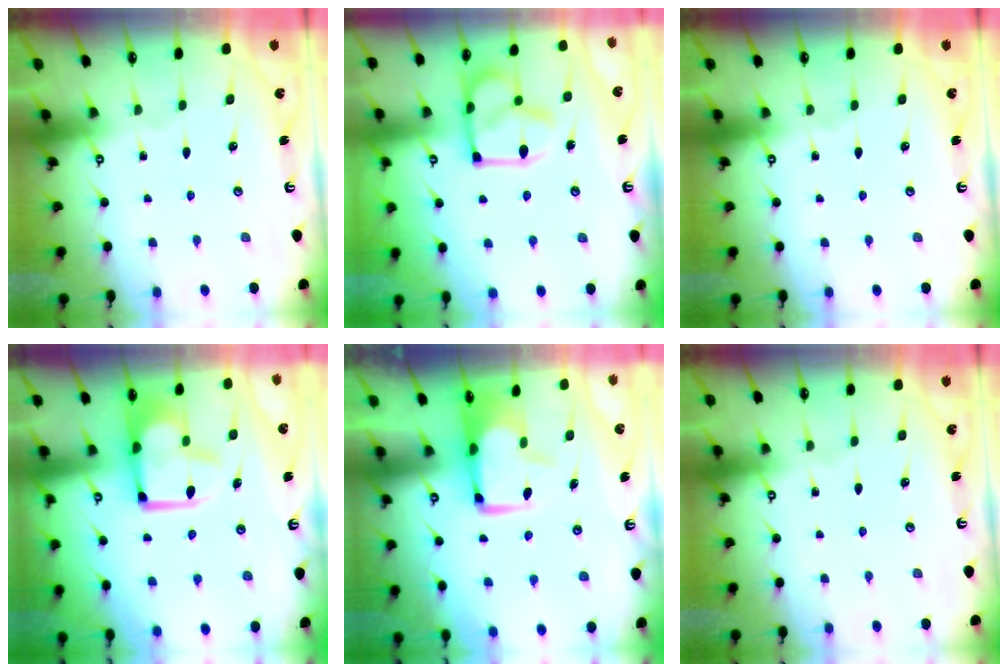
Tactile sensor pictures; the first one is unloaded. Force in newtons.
{"total": 7.2, "press": 7.2, "slide": 0.1}
{"total": 0.0}
{"total": 4.2, "press": 4.1, "slide": 0.8}
{"total": 0.8, "press": 0.0, "slide": 0.8}
{"total": 0.0}